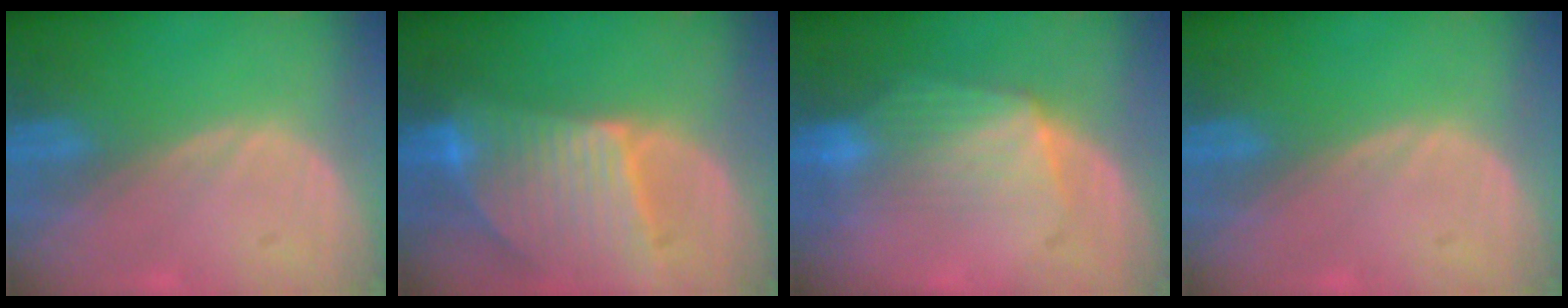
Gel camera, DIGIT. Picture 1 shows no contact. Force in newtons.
{"total": 9.4, "press": 8.2, "slide": 4.6}
{"total": 7.0, "press": 6.5, "slide": 2.6}
{"total": 0.0}